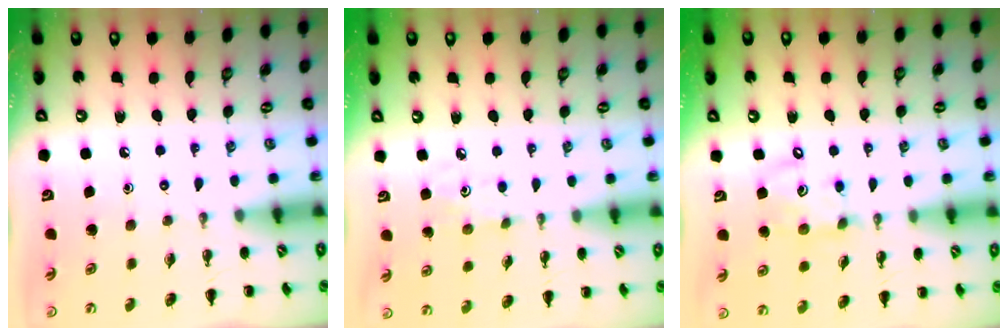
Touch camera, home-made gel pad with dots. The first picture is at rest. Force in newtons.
{"total": 3.9, "press": 3.7, "slide": 1.0}
{"total": 9.6, "press": 9.5, "slide": 1.9}